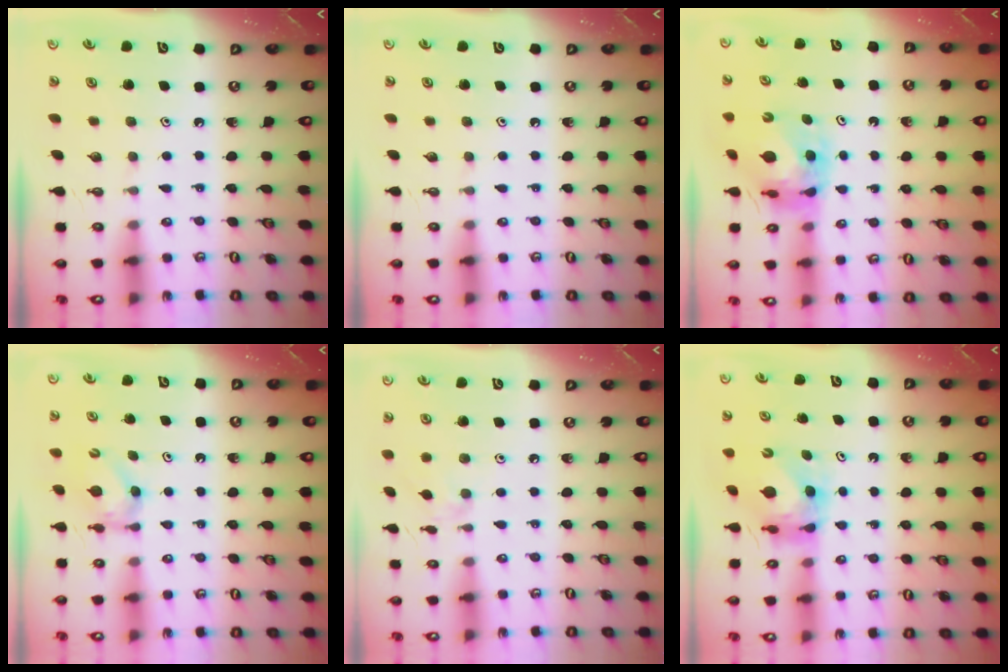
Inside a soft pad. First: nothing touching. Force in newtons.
{"total": 0.0}
{"total": 9.5, "press": 9.5, "slide": 0.9}
{"total": 4.7, "press": 4.7, "slide": 0.6}
{"total": 2.8, "press": 2.7, "slide": 0.4}
{"total": 6.2, "press": 6.1, "slide": 0.8}